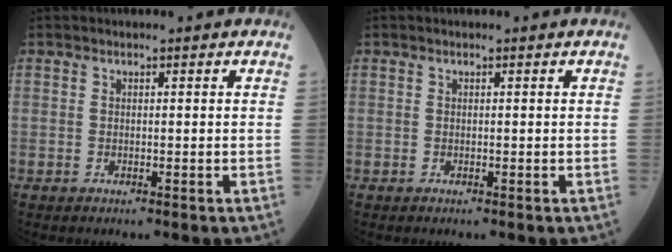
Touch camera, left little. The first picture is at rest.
{"total": 0.0}